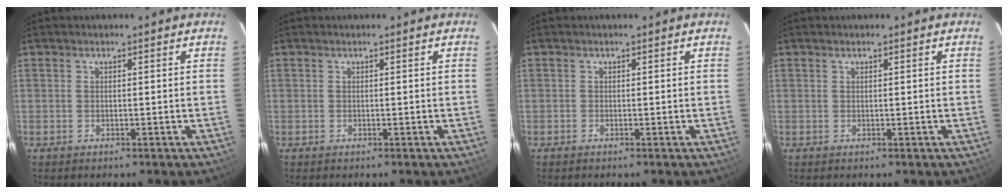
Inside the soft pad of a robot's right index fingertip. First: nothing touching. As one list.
[{"total": 0.0}, {"total": 0.0}, {"total": 0.0}]